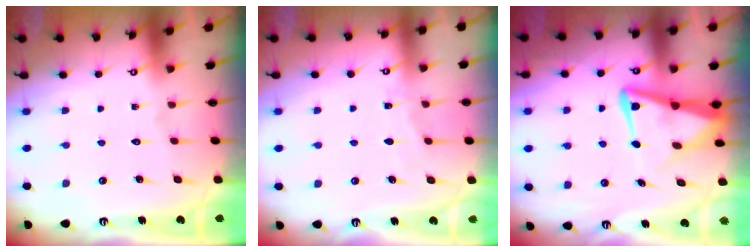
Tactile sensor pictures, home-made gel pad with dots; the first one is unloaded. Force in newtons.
{"total": 3.8, "press": 3.8, "slide": 0.5}
{"total": 9.4, "press": 9.3, "slide": 1.1}